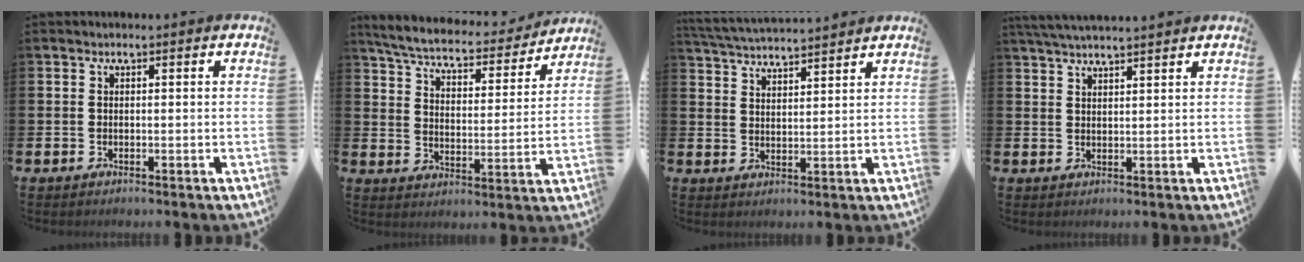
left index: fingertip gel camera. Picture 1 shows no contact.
{"total": 5.9, "force": [5.5, 1.0, 1.9], "torque": [-0.069, -0.041, 0.090]}
{"total": 4.3, "force": [4.2, 0.0, 0.3], "torque": [-0.028, -0.027, 0.076]}
{"total": 3.5, "force": [3.4, -0.3, 0.8], "torque": [-0.030, -0.008, 0.065]}